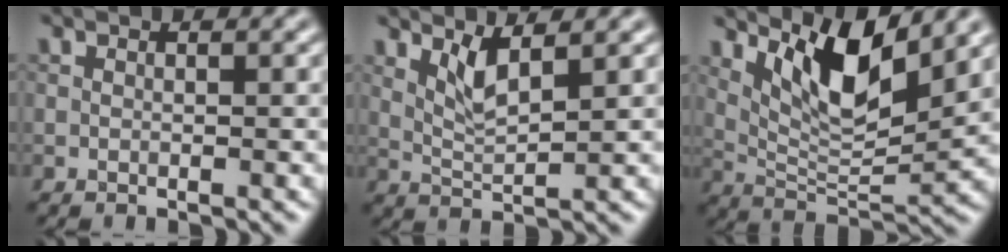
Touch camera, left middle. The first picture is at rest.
{"total": 2.6, "force": [1.5, 0.5, 2.1], "torque": [-0.045, -0.009, 0.035]}
{"total": 7.3, "force": [3.7, 2.2, 5.9], "torque": [-0.108, -0.012, 0.071]}